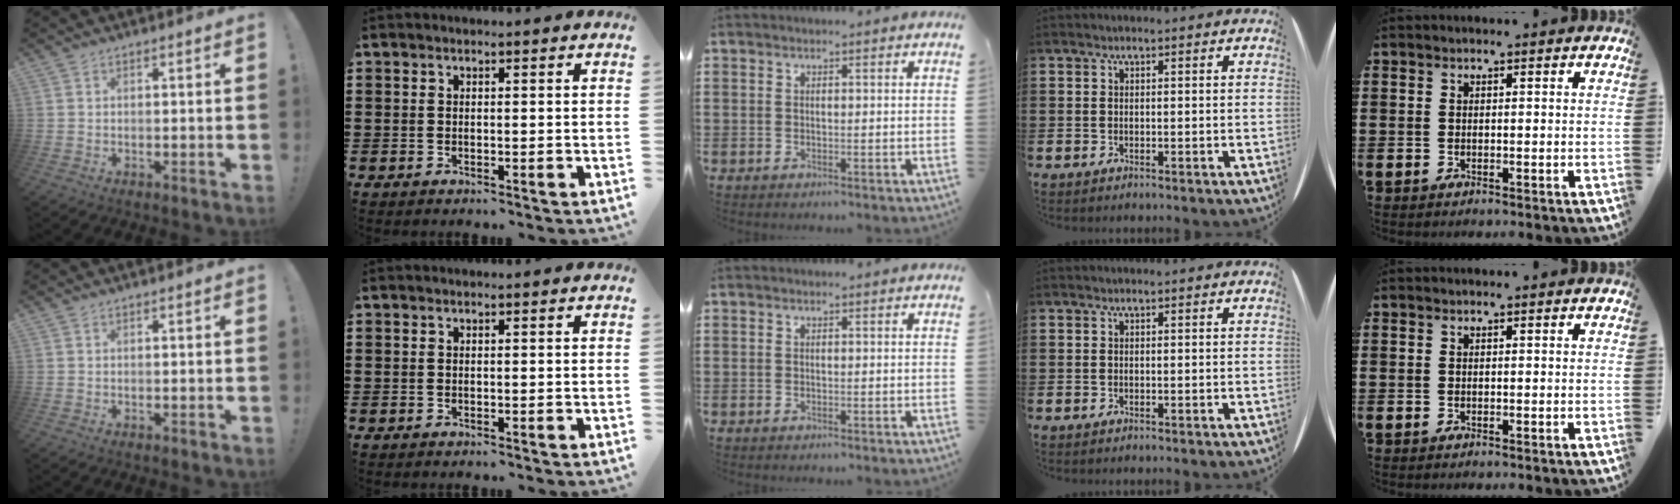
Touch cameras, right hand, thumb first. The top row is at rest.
{}